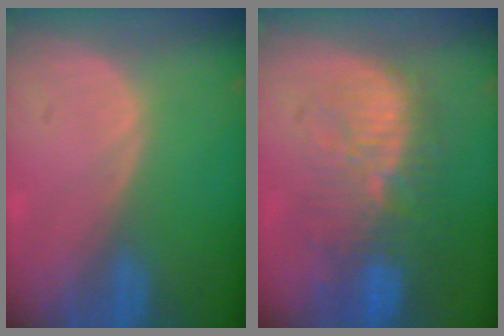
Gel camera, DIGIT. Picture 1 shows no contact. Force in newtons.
{"total": 11.1, "press": 9.9, "slide": 5.0}